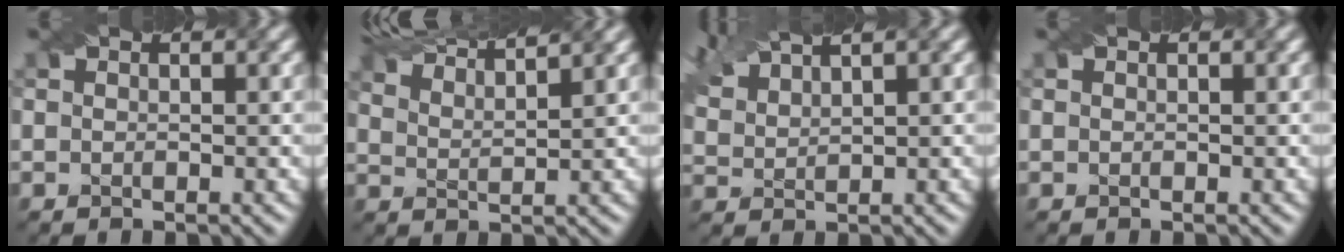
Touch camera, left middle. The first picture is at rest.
{"total": 8.9, "force": [8.2, 1.3, 3.2], "torque": [-0.067, 0.023, 0.114]}
{"total": 4.6, "force": [3.9, 1.0, 2.1], "torque": [-0.069, 0.023, 0.080]}
{"total": 0.0}